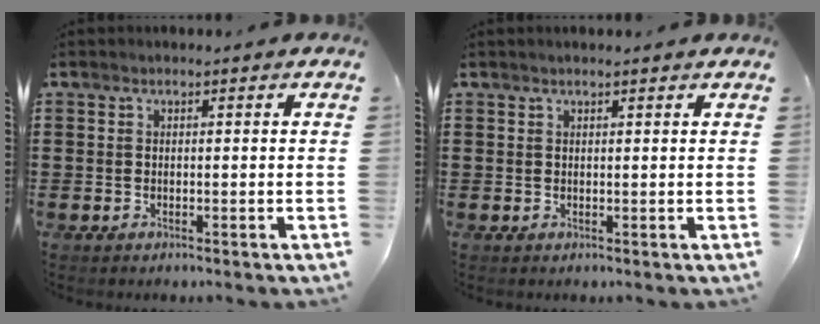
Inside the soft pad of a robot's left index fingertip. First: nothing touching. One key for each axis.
{"total": 0.9, "fx": 0.7, "fy": 0.0, "fz": 0.6, "tx": -0.011, "ty": -0.002, "tz": 0.013}